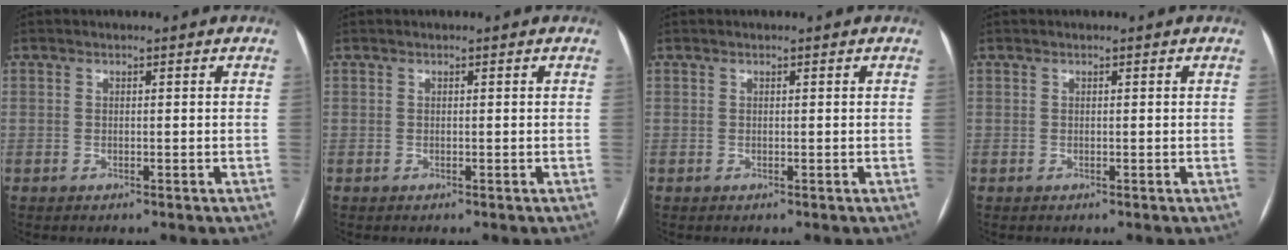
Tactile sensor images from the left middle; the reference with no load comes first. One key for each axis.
{"total": 0.0}
{"total": 0.0}
{"total": 0.0}